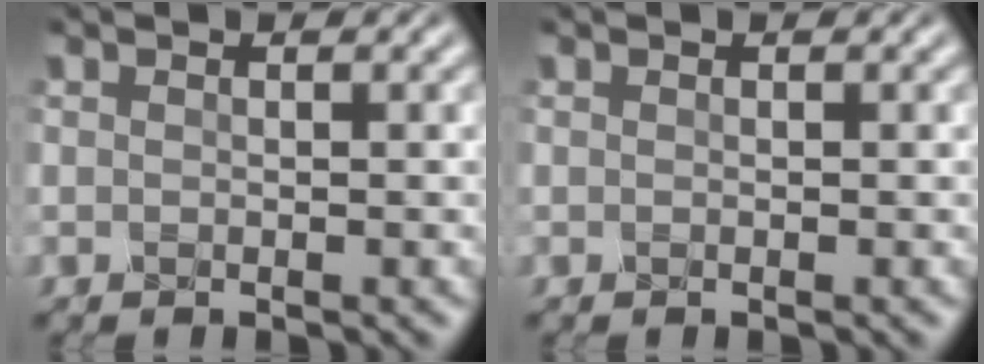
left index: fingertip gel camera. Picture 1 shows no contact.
{"total": 0.0}